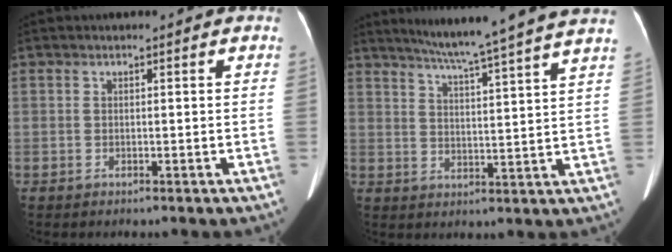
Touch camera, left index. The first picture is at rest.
{"total": 16.7, "force": [14.5, -2.0, 8.1], "torque": [-0.132, -0.019, 0.185]}